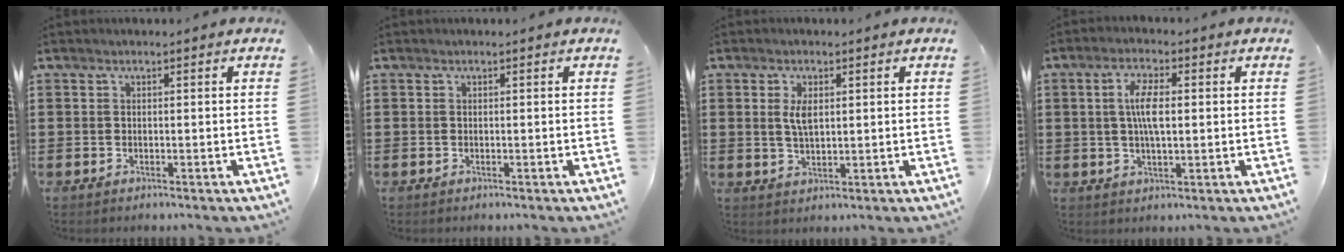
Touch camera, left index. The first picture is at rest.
{"total": 0.0}
{"total": 3.4, "force": [1.0, 1.4, 3.0], "torque": [-0.064, 0.006, 0.016]}
{"total": 5.7, "force": [0.6, 2.0, 5.3], "torque": [-0.111, 0.006, 0.006]}